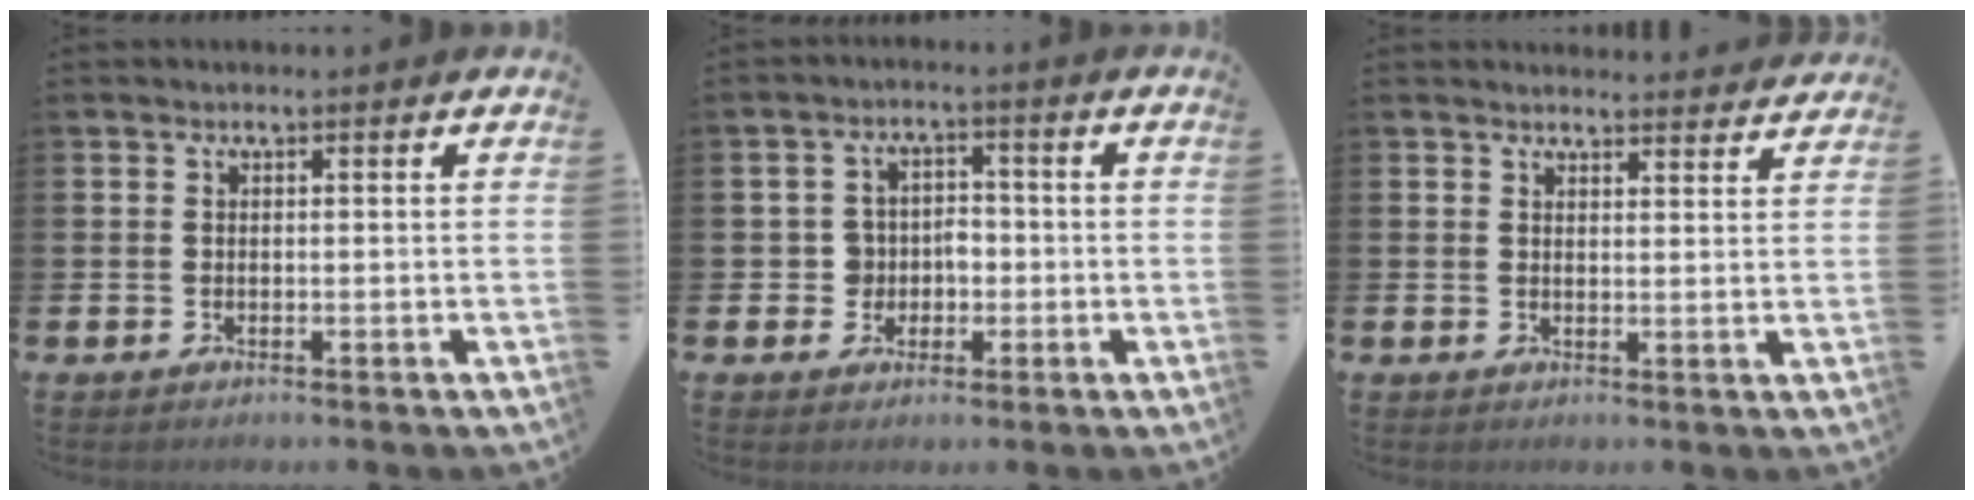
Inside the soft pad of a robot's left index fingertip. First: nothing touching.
{"total": 3.7, "force": [-0.9, 3.5, 0.8], "torque": [-0.024, 0.006, -0.024]}
{"total": 2.9, "force": [2.9, 0.3, 0.0], "torque": [0.010, -0.021, 0.049]}